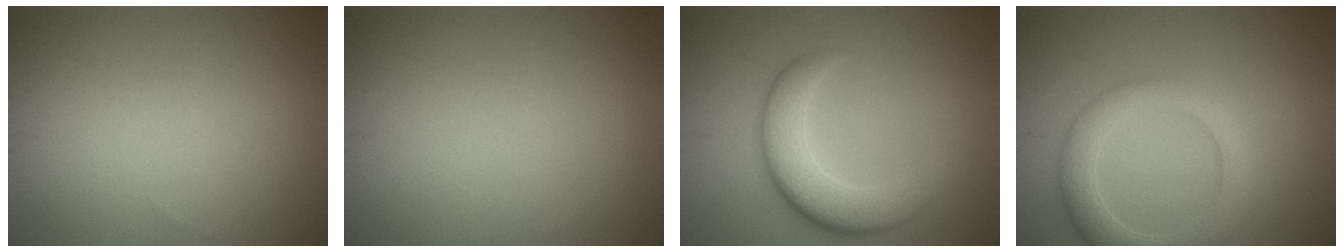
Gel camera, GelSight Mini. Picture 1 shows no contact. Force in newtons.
{"total": 0.0}
{"total": 5.8, "press": 5.8, "slide": 0.4}
{"total": 4.6, "press": 4.6, "slide": 0.2}